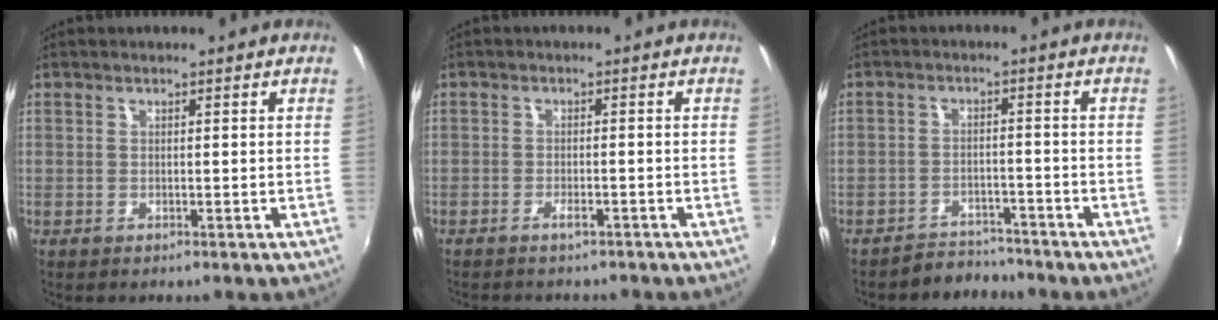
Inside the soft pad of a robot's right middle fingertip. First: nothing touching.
{"total": 2.2, "force": [-2.0, 0.6, 1.0], "torque": [-0.027, 0.002, -0.031]}
{"total": 4.8, "force": [-4.6, 1.5, -0.2], "torque": [-0.007, 0.012, -0.071]}